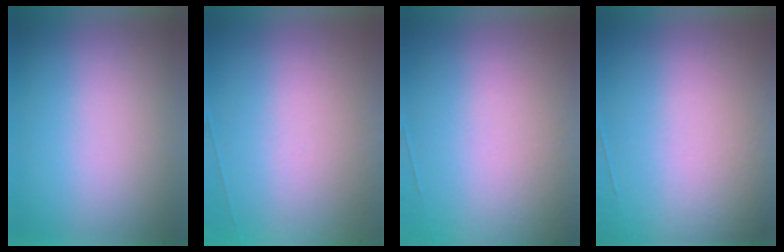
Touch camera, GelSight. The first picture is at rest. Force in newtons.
{"total": 6.9}
{"total": 4.6}
{"total": 4.7}